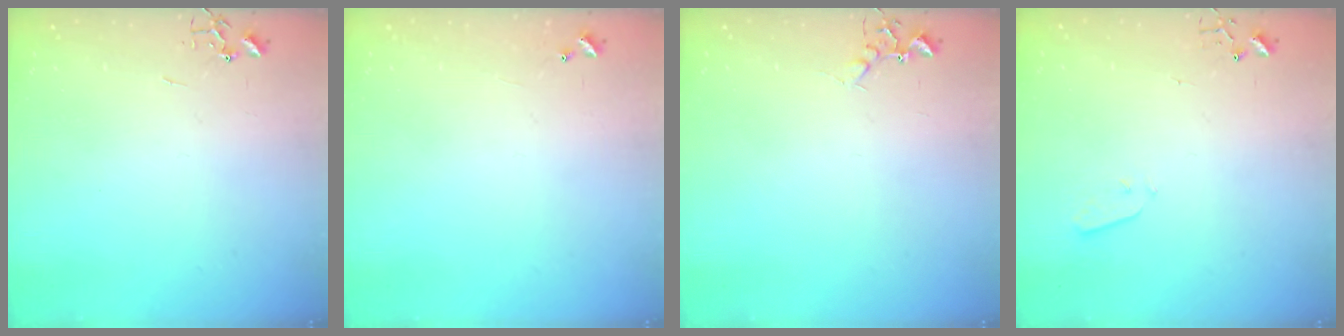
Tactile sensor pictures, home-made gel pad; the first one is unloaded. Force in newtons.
{"total": 4.7, "press": 4.7, "slide": 0.4}
{"total": 5.8, "press": 5.7, "slide": 1.0}
{"total": 3.3, "press": 3.2, "slide": 0.7}